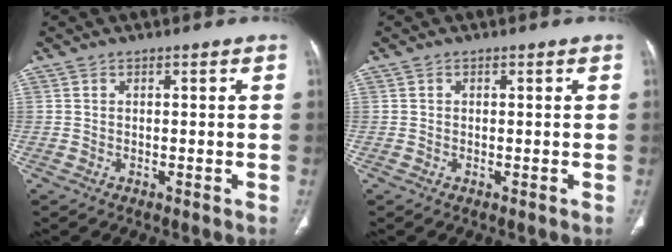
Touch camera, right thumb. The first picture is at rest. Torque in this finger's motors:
{"motor_torque": [-0.24, 0.03, -0.35, 0.15, 0.03]}